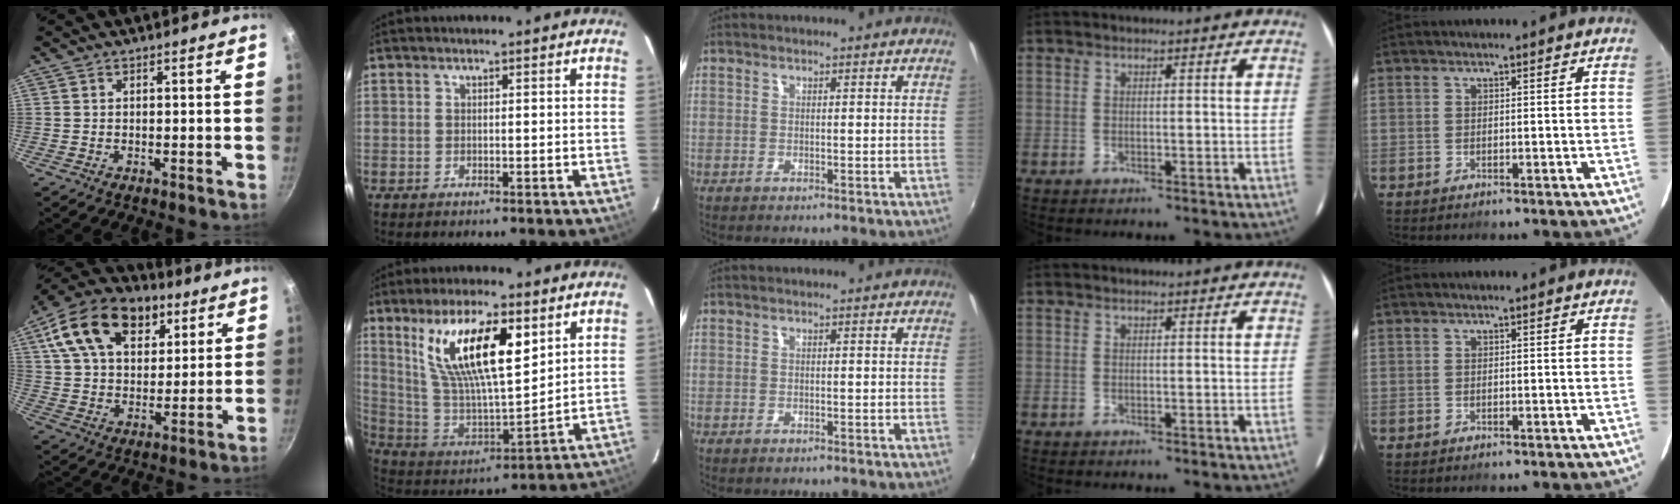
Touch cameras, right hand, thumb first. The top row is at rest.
{"thumb": {"total": 20.7, "force": [9.8, 13.1, 12.7], "torque": [-0.201, -0.007, 0.160]}, "index": {"total": 18.8, "force": [9.0, 5.9, 15.4], "torque": [-0.278, 0.002, 0.176]}, "middle": {"total": 0.7, "force": [-0.6, 0.3, 0.2], "torque": [-0.007, -0.005, -0.011]}}